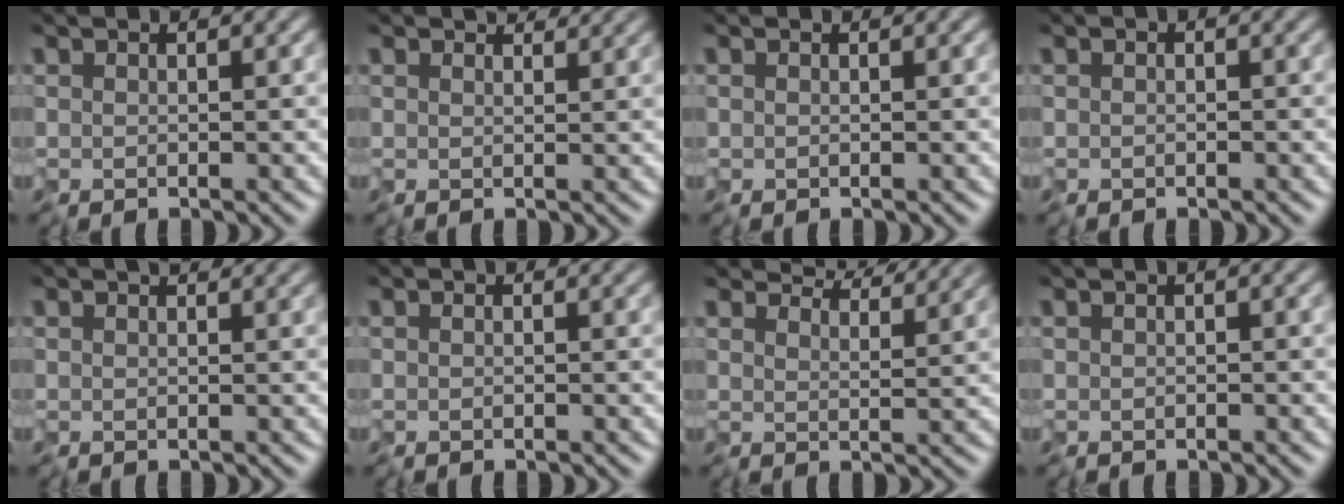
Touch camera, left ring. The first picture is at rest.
{"total": 3.2, "force": [2.7, 0.9, 1.2], "torque": [-0.021, 0.009, 0.023]}
{"total": 0.0}
{"total": 0.9, "force": [0.0, 0.6, 0.7], "torque": [-0.010, 0.003, -0.007]}
{"total": 2.6, "force": [1.8, 1.1, 1.5], "torque": [-0.021, 0.014, 0.010]}
{"total": 1.1, "force": [0.3, 0.8, 0.7], "torque": [-0.010, 0.005, 0.000]}
{"total": 7.0, "force": [6.4, 1.4, 2.5], "torque": [-0.037, 0.010, 0.059]}
{"total": 1.5, "force": [0.5, 0.7, 1.2], "torque": [-0.024, 0.008, 0.002]}